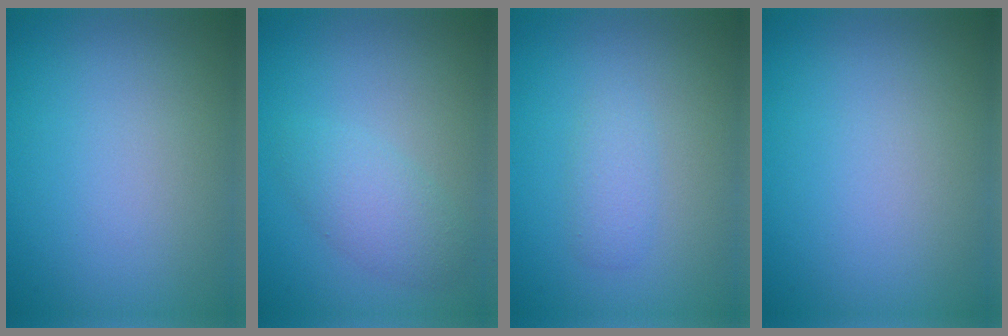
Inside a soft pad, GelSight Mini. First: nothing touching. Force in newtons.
{"total": 2.7, "press": 2.6, "slide": 0.1}
{"total": 1.4, "press": 1.4, "slide": 0.0}
{"total": 0.0}